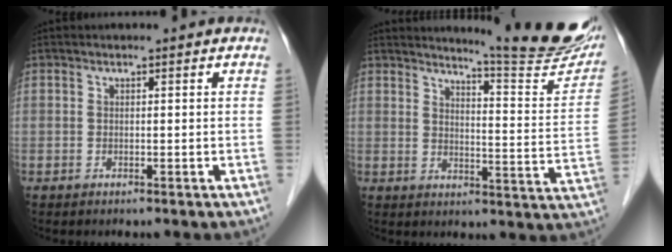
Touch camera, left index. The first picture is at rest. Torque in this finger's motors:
{"motor_torque": [-0.07, -0.18, 0.23, 0.05]}